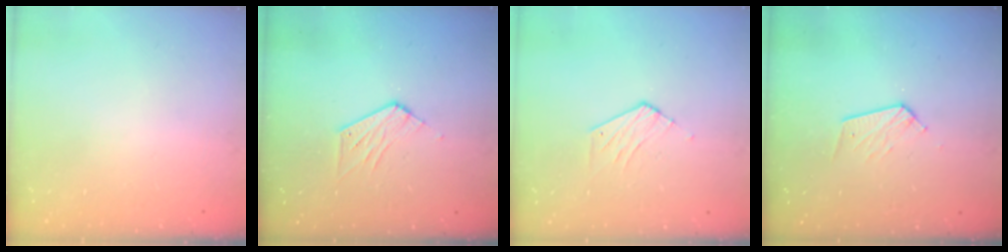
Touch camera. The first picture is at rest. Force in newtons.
{"total": 6.8, "press": 6.8, "slide": 0.5}
{"total": 3.9, "press": 3.9, "slide": 0.3}
{"total": 6.7, "press": 6.7, "slide": 0.4}